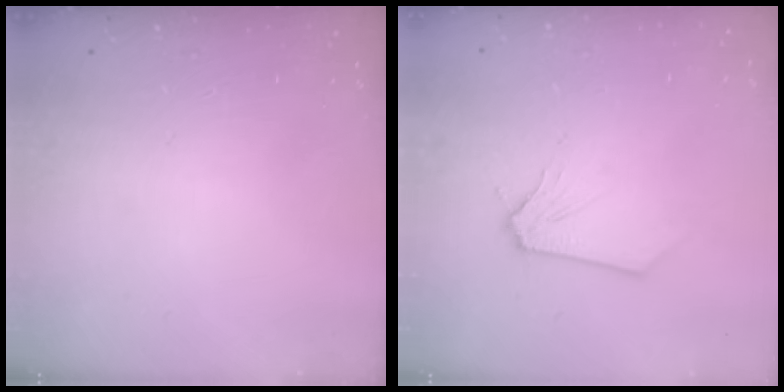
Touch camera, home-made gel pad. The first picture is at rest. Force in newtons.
{"total": 0.0}